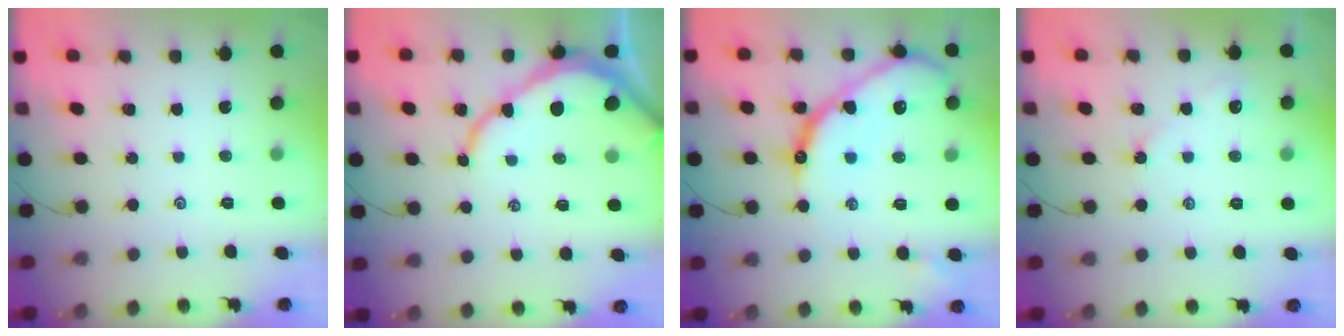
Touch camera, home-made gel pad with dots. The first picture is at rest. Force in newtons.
{"total": 9.5, "press": 9.5, "slide": 1.0}
{"total": 19.8, "press": 19.7, "slide": 1.6}
{"total": 2.3, "press": 2.3, "slide": 0.3}